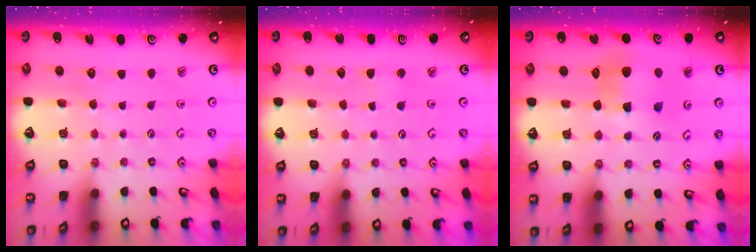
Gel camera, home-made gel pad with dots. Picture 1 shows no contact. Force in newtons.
{"total": 1.6, "press": 1.5, "slide": 0.2}
{"total": 8.0, "press": 8.0, "slide": 0.6}